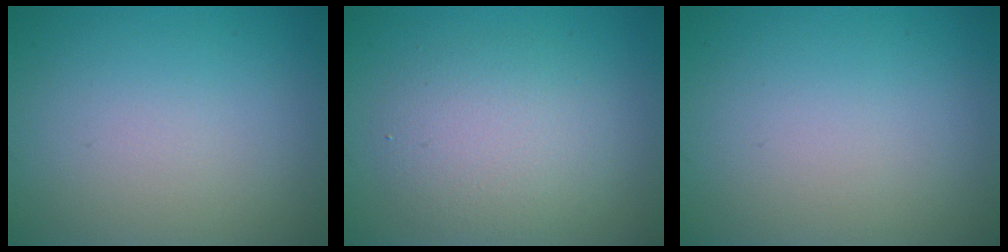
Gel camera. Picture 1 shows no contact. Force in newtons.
{"total": 4.2, "press": 4.2, "slide": 0.0}
{"total": 0.0}